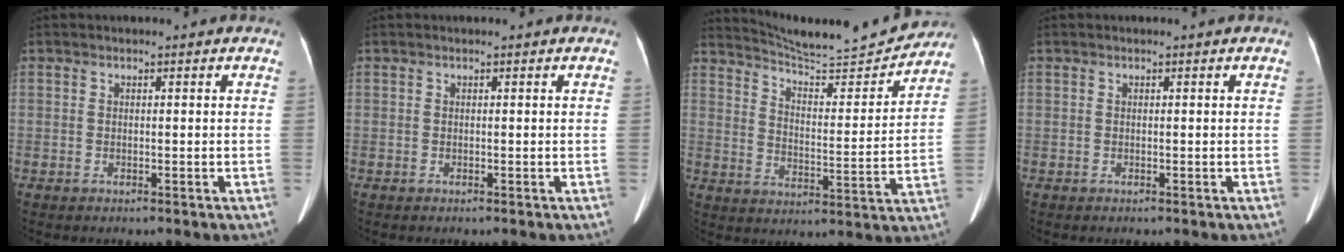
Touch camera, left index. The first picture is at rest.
{"total": 0.0}
{"total": 16.0, "force": [15.5, 0.5, 3.7], "torque": [-0.067, -0.030, 0.224]}
{"total": 0.0}